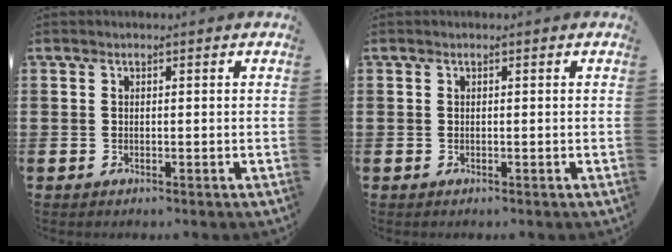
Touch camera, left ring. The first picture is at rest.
{"total": 0.0}